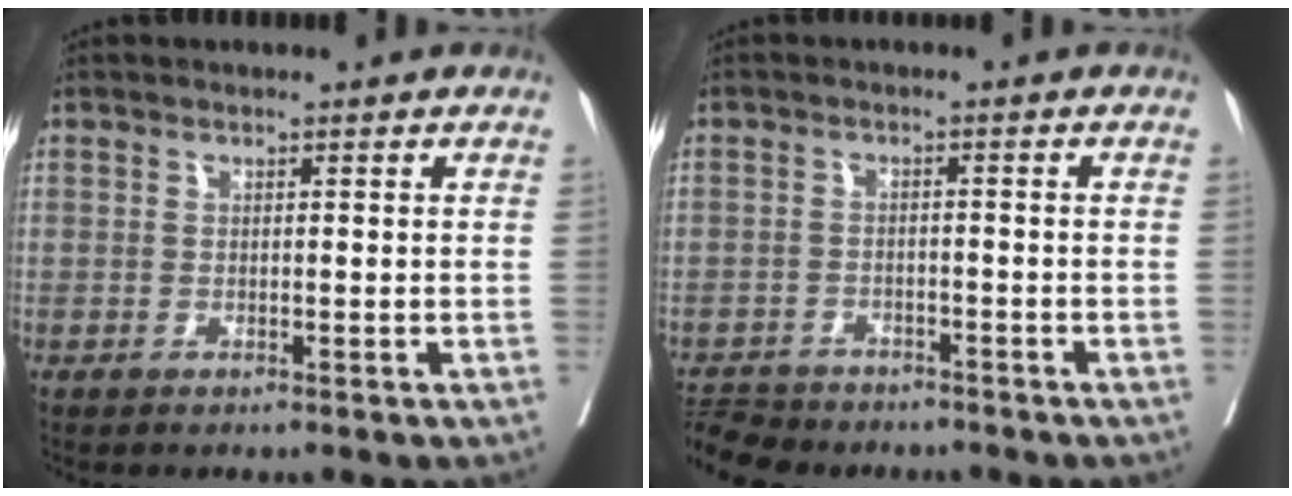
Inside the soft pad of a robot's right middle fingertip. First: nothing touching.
{"total": 7.7, "force": [-7.1, 2.5, 1.6], "torque": [-0.034, -0.007, -0.111]}